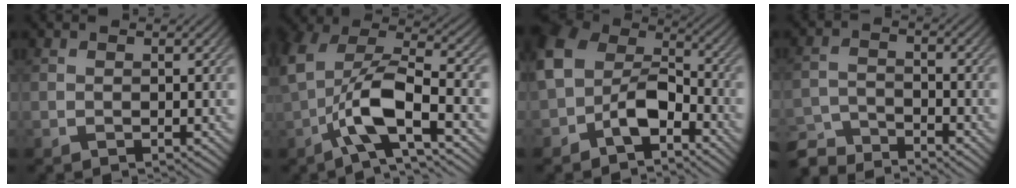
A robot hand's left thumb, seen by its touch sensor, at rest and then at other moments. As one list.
[{"total": 10.9, "force": [-3.3, 4.7, 9.2], "torque": [-0.181, 0.006, -0.073]}, {"total": 9.3, "force": [-3.7, 6.1, 6.0], "torque": [-0.110, 0.002, -0.089]}, {"total": 5.7, "force": [-5.4, 1.0, 1.4], "torque": [-0.033, -0.006, -0.111]}]